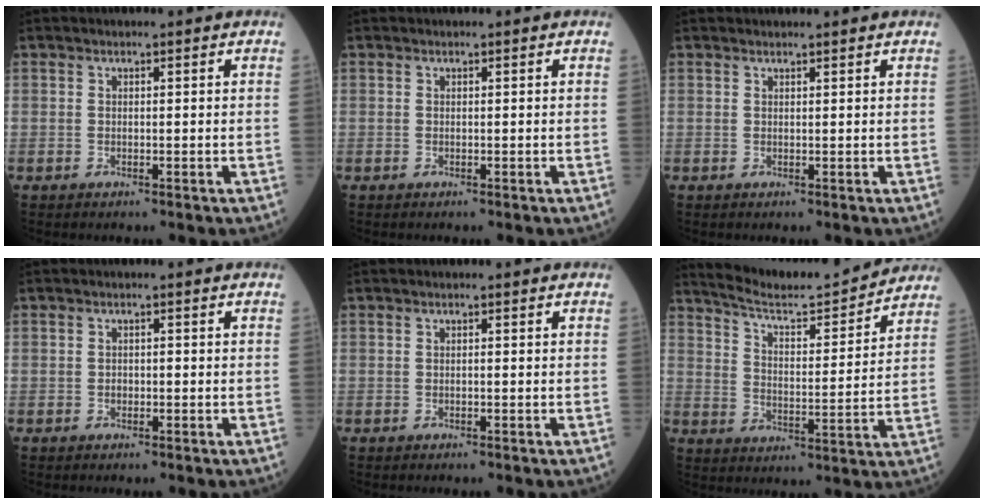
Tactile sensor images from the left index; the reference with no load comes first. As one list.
[{"total": 0.0}, {"total": 1.8, "force": [1.7, 0.1, 0.6], "torque": [-0.009, 0.013, 0.024]}, {"total": 0.9, "force": [-0.2, 0.6, 0.6], "torque": [-0.010, 0.002, -0.005]}, {"total": 0.0}, {"total": 16.1, "force": [15.2, 1.1, 5.1], "torque": [-0.091, -0.003, 0.228]}]